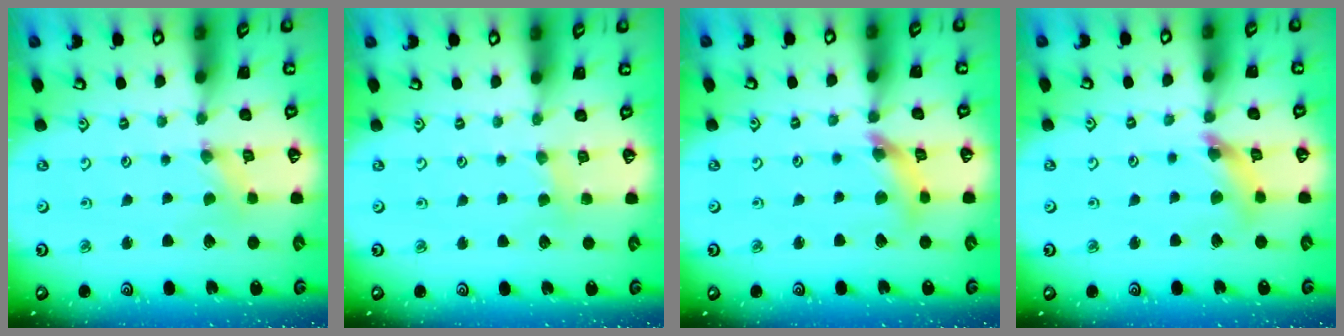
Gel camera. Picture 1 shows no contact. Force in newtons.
{"total": 2.2, "press": 2.2, "slide": 0.4}
{"total": 8.9, "press": 8.9, "slide": 1.2}
{"total": 9.1, "press": 9.1, "slide": 0.8}